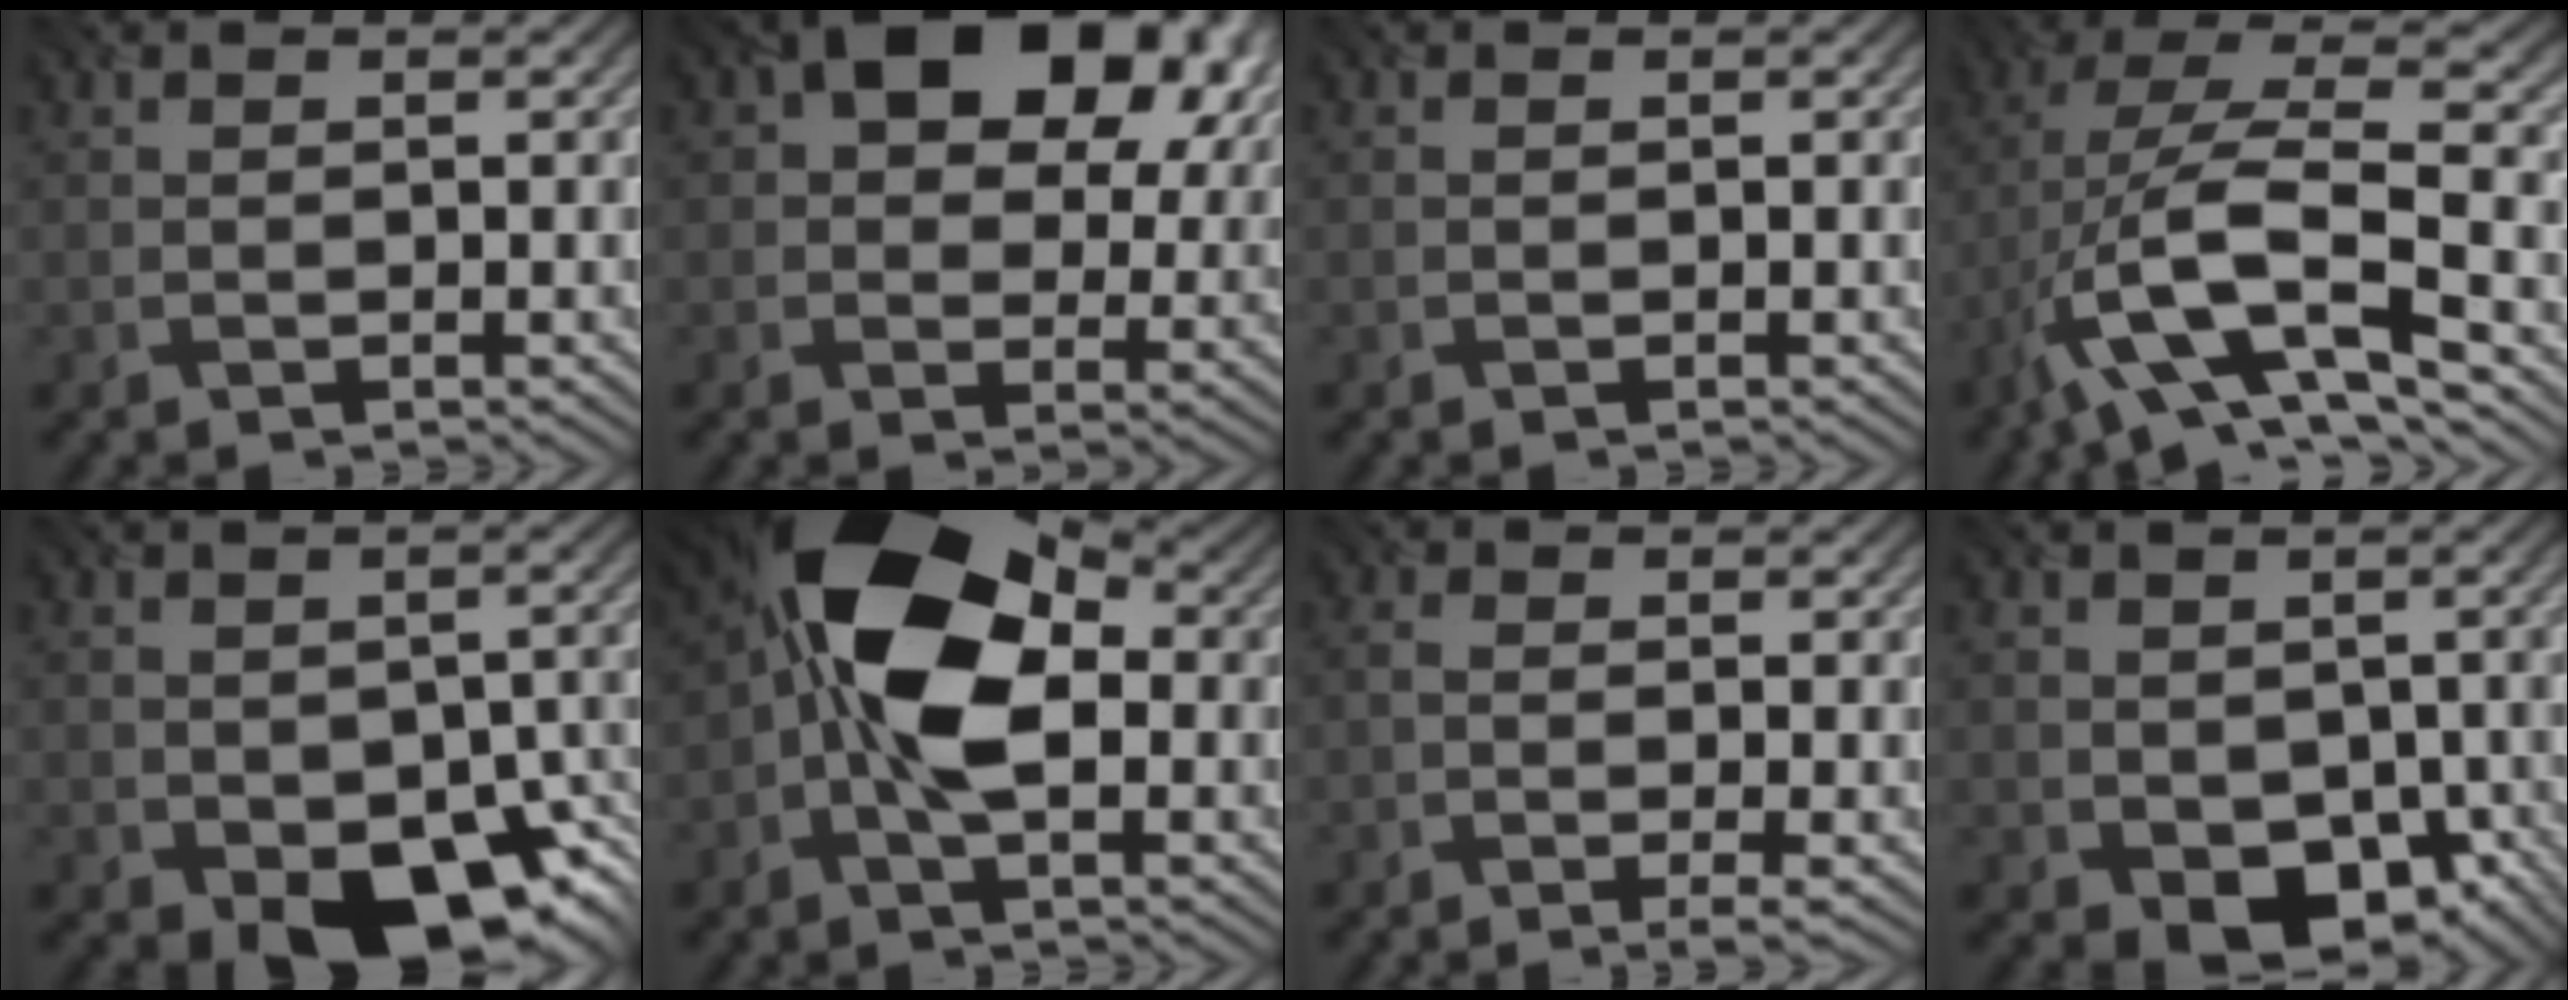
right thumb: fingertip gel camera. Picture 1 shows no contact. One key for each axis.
{"total": 16.0, "fx": 6.6, "fy": 10.0, "fz": 10.6, "tx": -0.150, "ty": 0.020, "tz": 0.103}
{"total": 0.0}
{"total": 13.9, "fx": -5.2, "fy": 4.6, "fz": 12.0, "tx": -0.248, "ty": 0.001, "tz": -0.095}
{"total": 12.1, "fx": -5.2, "fy": 7.9, "fz": 7.5, "tx": -0.091, "ty": -0.031, "tz": -0.069}
{"total": 13.6, "fx": 0.3, "fy": 7.5, "fz": 11.4, "tx": -0.204, "ty": 0.028, "tz": -0.016}
{"total": 2.9, "fx": -1.6, "fy": 0.5, "fz": 2.4, "tx": -0.050, "ty": -0.002, "tz": -0.039}
{"total": 7.5, "fx": -2.4, "fy": 5.7, "fz": 4.2, "tx": -0.063, "ty": -0.024, "tz": -0.030}